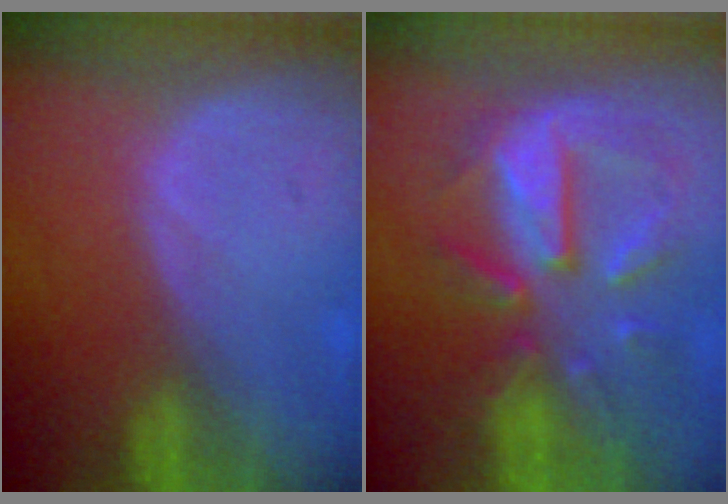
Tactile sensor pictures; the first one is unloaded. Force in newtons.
{"total": 10.3, "press": 9.3, "slide": 4.5}